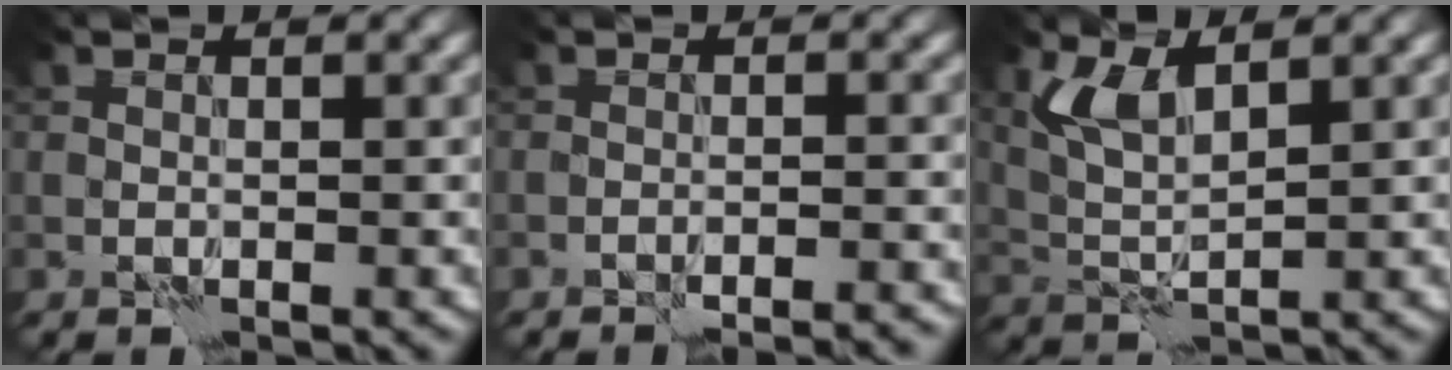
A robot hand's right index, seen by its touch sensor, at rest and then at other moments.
{"total": 4.0, "force": [-3.8, 0.3, 1.2], "torque": [-0.016, 0.016, -0.049]}
{"total": 3.9, "force": [2.1, 1.3, 3.0], "torque": [-0.076, -0.001, 0.044]}